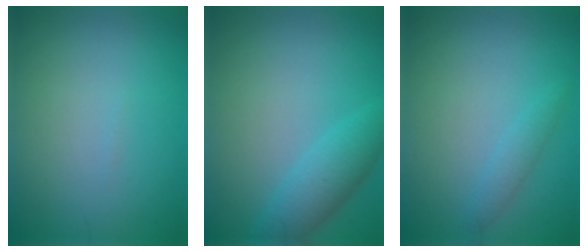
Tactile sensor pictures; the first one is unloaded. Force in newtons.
{"total": 3.3, "press": 3.3, "slide": 0.1}
{"total": 1.3, "press": 1.3, "slide": 0.0}